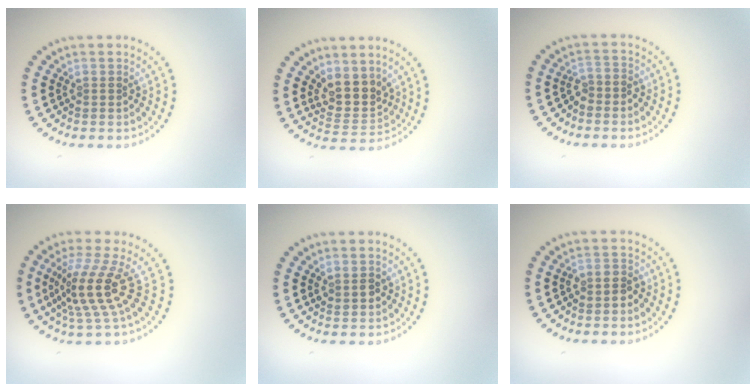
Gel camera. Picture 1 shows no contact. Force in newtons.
{"total": 3.4, "press": 2.8, "slide": 2.0}
{"total": 1.6, "press": 1.2, "slide": 1.0}
{"total": 4.4, "press": 3.0, "slide": 3.2}
{"total": 1.4, "press": 1.3, "slide": 0.2}
{"total": 1.3, "press": 1.1, "slide": 0.7}